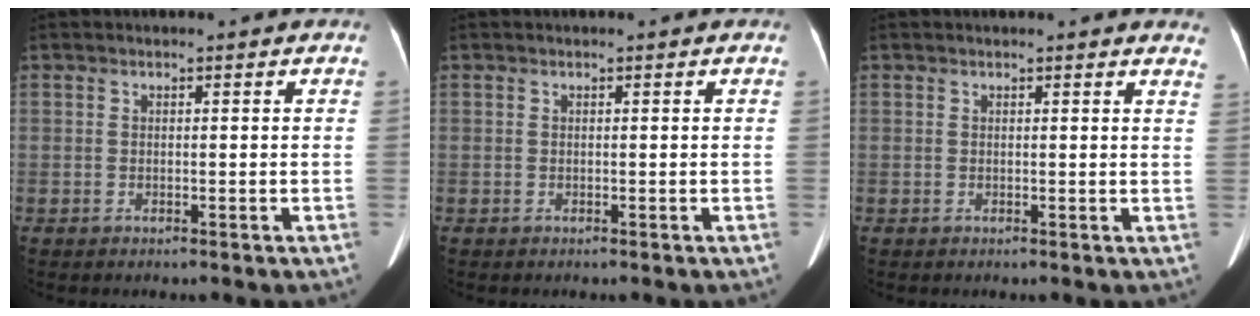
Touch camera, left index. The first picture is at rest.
{"total": 0.0}
{"total": 5.0, "force": [4.8, 0.6, 1.3], "torque": [-0.001, -0.013, 0.024]}